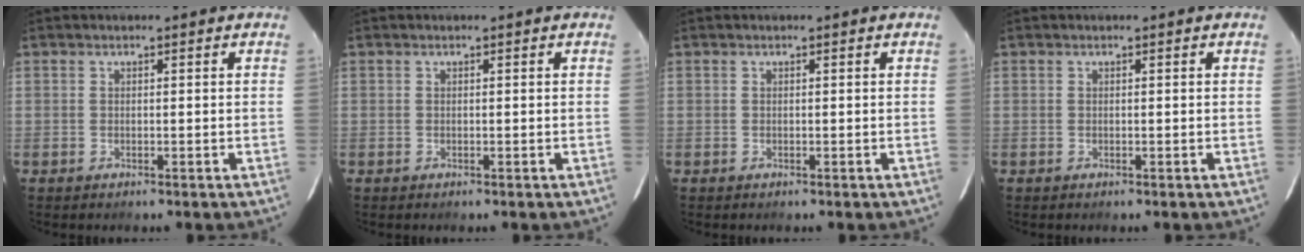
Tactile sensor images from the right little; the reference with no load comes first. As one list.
[{"total": 0.0}, {"total": 0.0}, {"total": 0.0}]